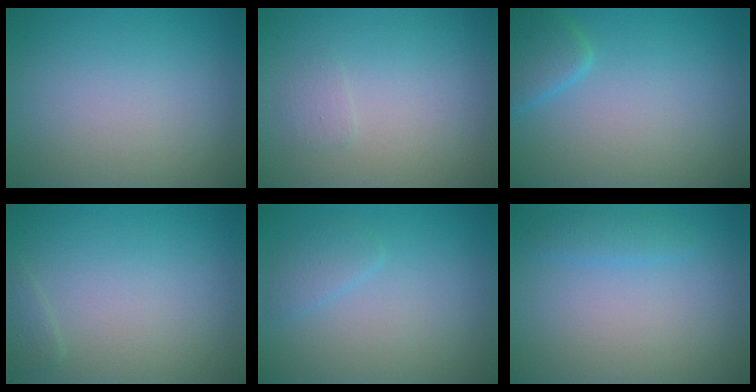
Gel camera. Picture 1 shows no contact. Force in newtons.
{"total": 0.8, "press": 0.8, "slide": 0.0}
{"total": 2.3, "press": 2.3, "slide": 0.2}
{"total": 0.7, "press": 0.7, "slide": 0.1}
{"total": 1.4, "press": 1.4, "slide": 0.1}
{"total": 1.3, "press": 1.3, "slide": 0.1}